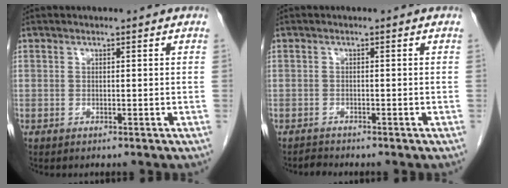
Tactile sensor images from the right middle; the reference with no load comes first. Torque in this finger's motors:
{"motor_torque": [-0.17, -0.11, -0.02, -0.01]}